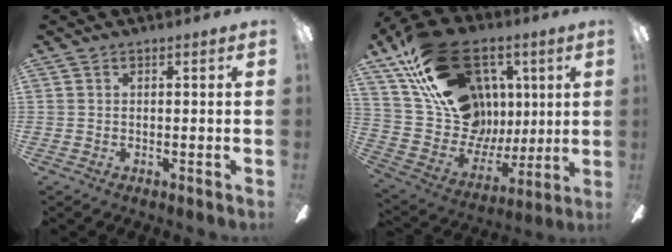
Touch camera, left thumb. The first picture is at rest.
{"total": 26.3, "force": [12.2, 18.0, 14.8], "torque": [-0.252, -0.060, 0.247]}